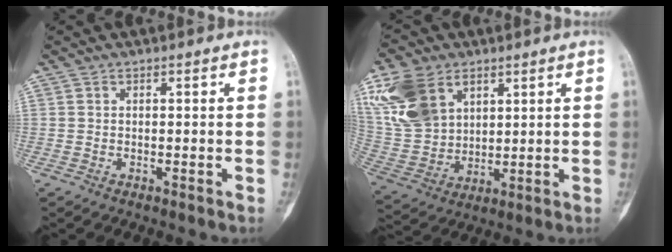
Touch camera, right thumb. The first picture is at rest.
{"total": 15.4, "force": [6.9, 10.4, 8.9], "torque": [-0.173, -0.011, 0.152]}